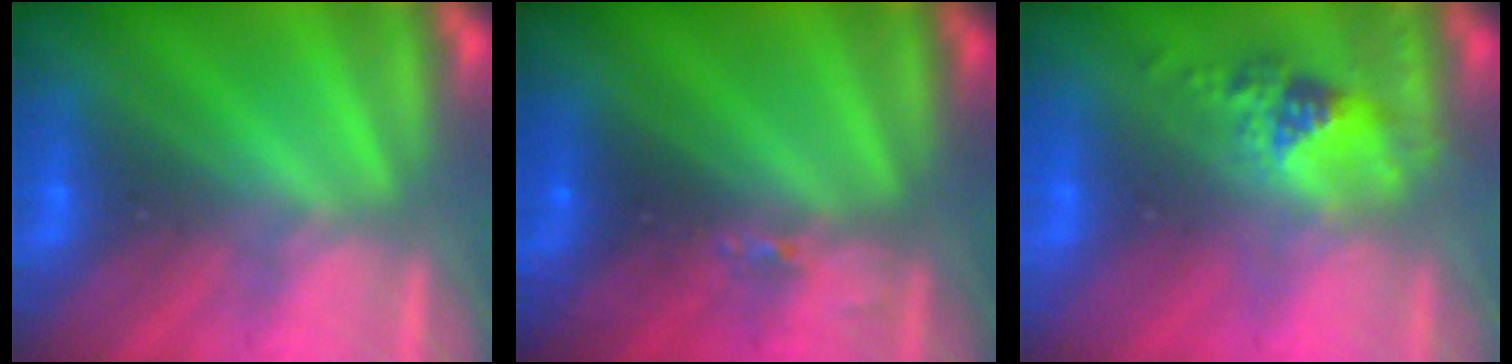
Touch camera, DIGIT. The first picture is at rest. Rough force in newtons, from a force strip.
{"total": 2.4}
{"total": 2.4}